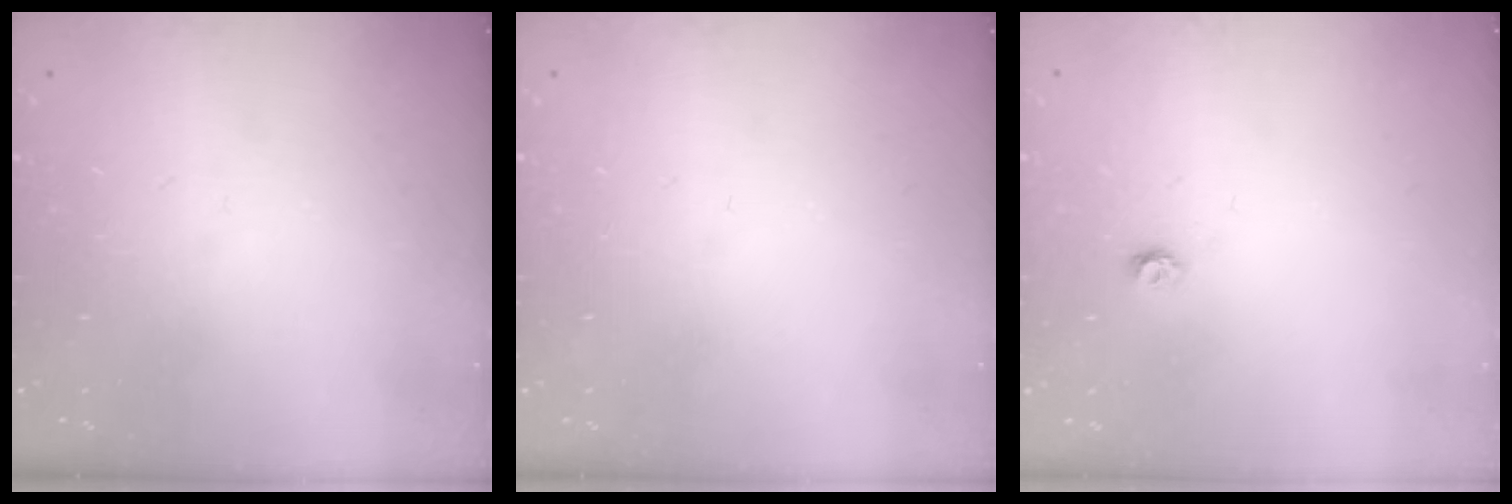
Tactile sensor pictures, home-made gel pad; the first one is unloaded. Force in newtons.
{"total": 0.0}
{"total": 3.2, "press": 3.2, "slide": 0.3}